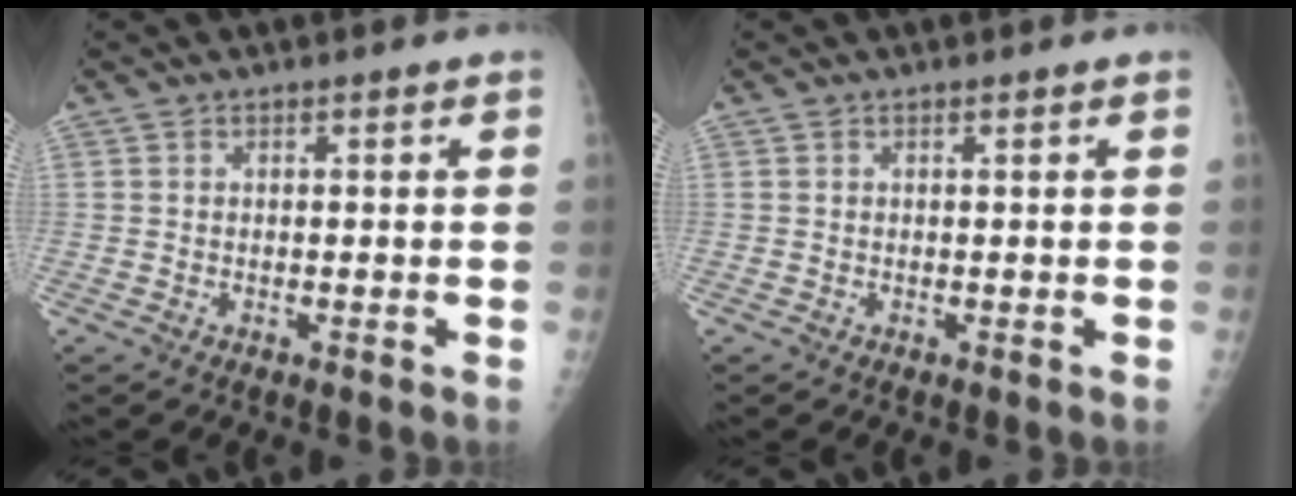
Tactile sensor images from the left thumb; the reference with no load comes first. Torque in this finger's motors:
{"motor_torque": [0.04, -0.13, -0.04, -0.12, 0.00]}